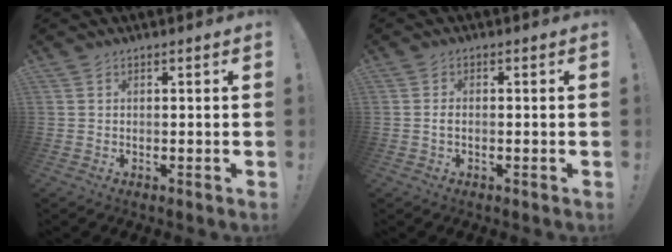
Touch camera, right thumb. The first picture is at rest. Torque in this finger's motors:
{"motor_torque": [-0.25, -0.10, -0.16, 0.05, -0.02]}